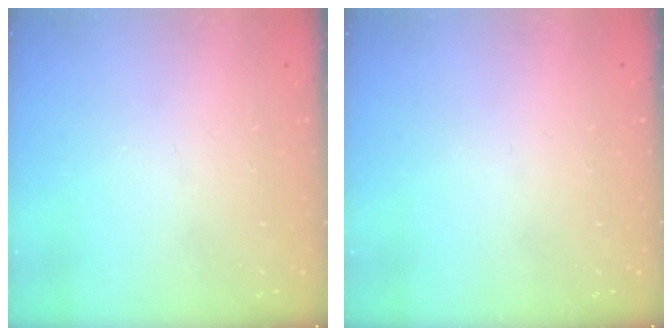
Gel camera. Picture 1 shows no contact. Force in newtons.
{"total": 0.0}